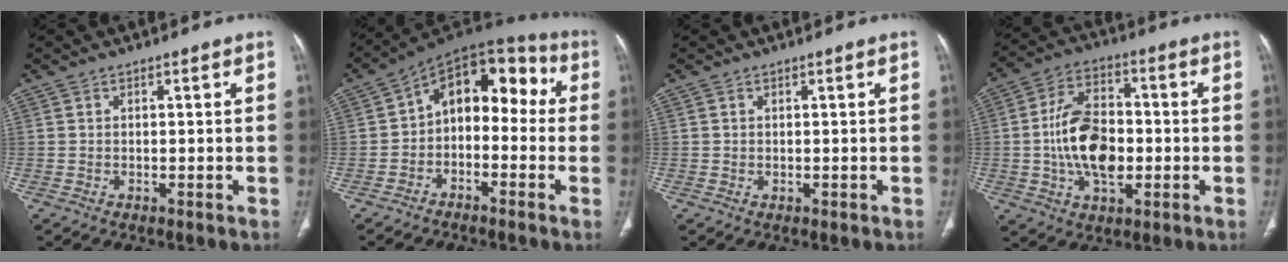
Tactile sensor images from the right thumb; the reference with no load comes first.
{"total": 13.4, "force": [-0.9, 8.9, 10.0], "torque": [-0.098, 0.061, -0.033]}
{"total": 0.0}
{"total": 14.5, "force": [-1.5, 8.7, 11.5], "torque": [-0.194, 0.018, -0.026]}